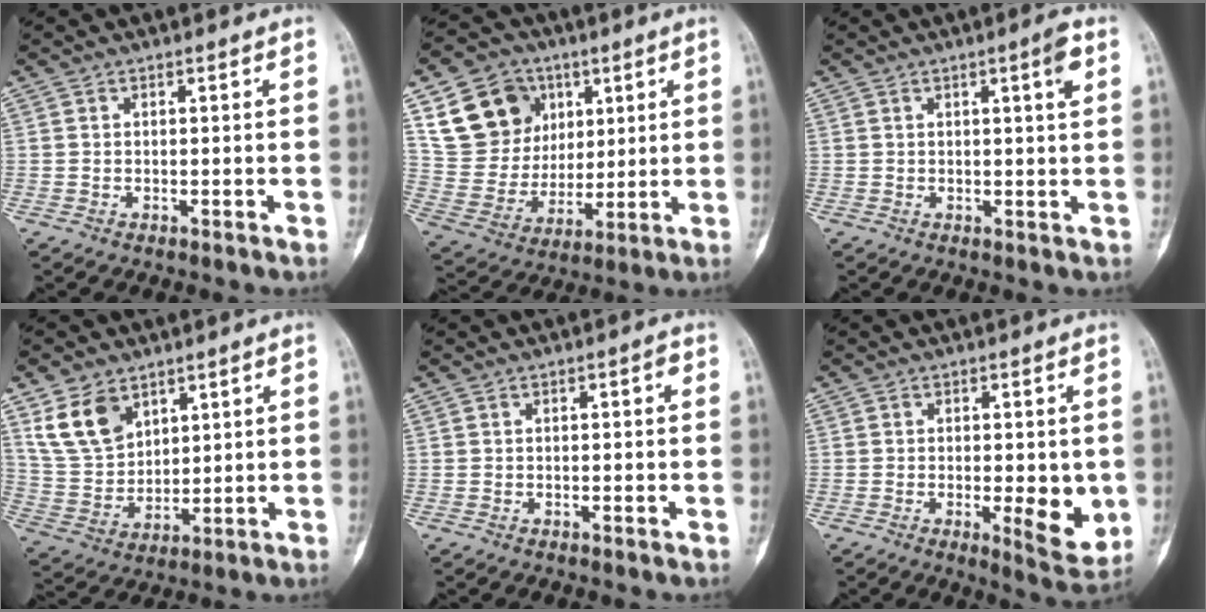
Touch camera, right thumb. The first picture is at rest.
{"total": 16.9, "force": [7.5, 13.4, 7.0], "torque": [-0.094, -0.011, 0.149]}
{"total": 4.0, "force": [1.5, 0.2, 3.7], "torque": [-0.055, -0.006, 0.021]}
{"total": 10.7, "force": [6.1, 7.0, 5.3], "torque": [-0.088, -0.025, 0.135]}
{"total": 1.9, "force": [0.1, 0.5, 1.9], "torque": [-0.025, 0.010, 0.001]}
{"total": 8.2, "force": [-1.2, 2.9, 7.6], "torque": [-0.090, -0.017, -0.010]}